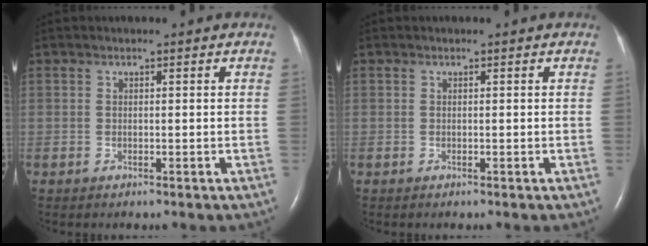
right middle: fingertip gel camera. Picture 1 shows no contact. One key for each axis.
{"total": 0.0}